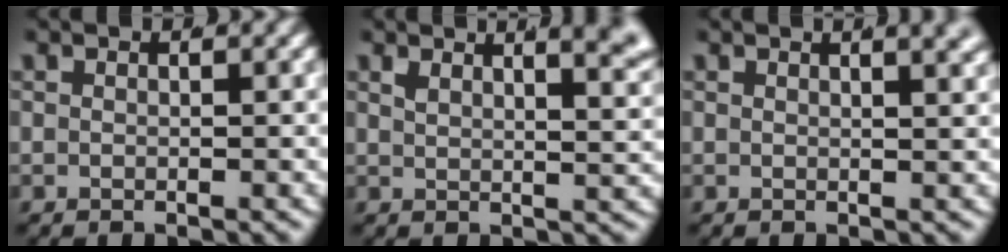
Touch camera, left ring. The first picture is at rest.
{"total": 7.3, "force": [4.1, 2.9, 5.3], "torque": [-0.047, 0.016, 0.056]}
{"total": 2.8, "force": [1.8, 0.6, 2.1], "torque": [-0.016, 0.010, 0.023]}